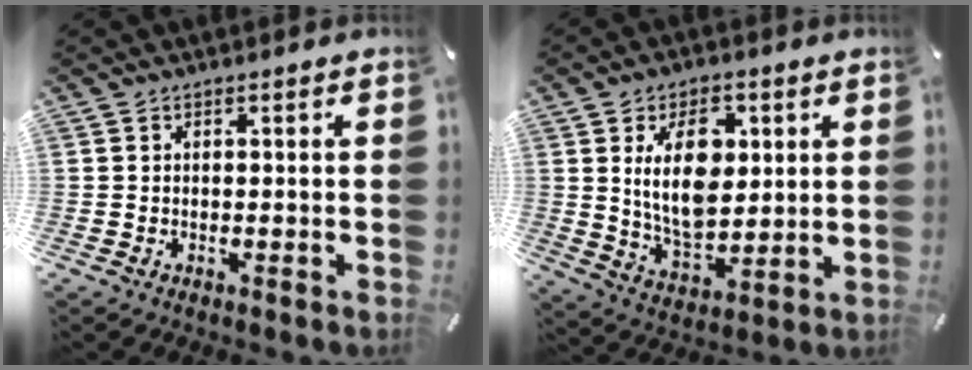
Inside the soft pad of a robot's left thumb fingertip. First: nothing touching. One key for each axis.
{"total": 14.8, "fx": 3.7, "fy": 9.6, "fz": 10.6, "tx": -0.205, "ty": -0.003, "tz": 0.059}